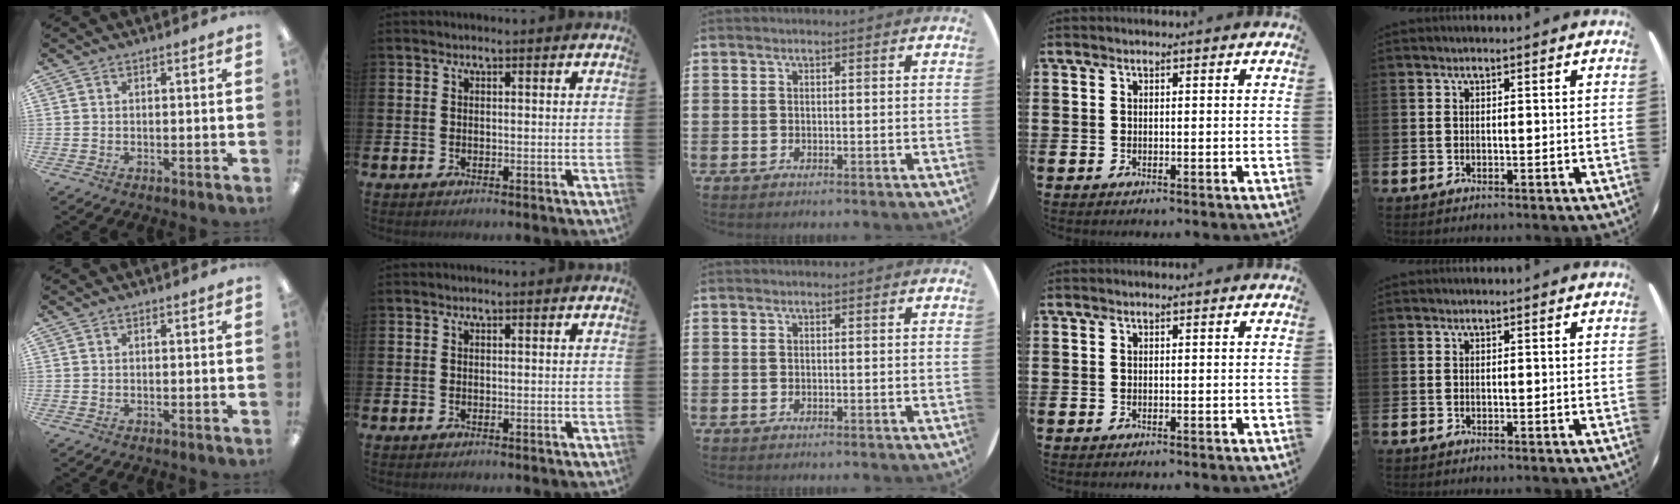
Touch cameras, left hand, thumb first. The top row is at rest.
{}